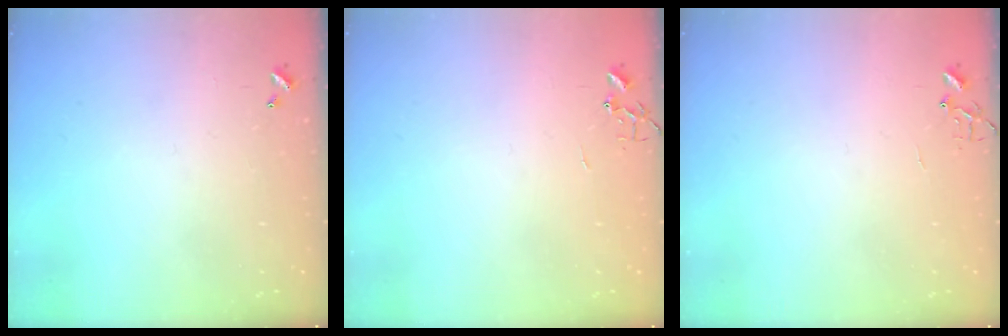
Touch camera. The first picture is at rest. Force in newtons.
{"total": 0.0}
{"total": 6.4, "press": 6.4, "slide": 0.6}